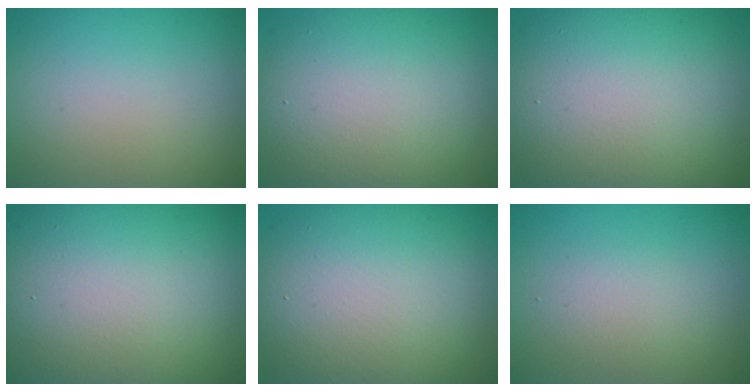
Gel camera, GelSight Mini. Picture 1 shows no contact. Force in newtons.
{"total": 9.3, "press": 9.3, "slide": 1.0}
{"total": 12.9, "press": 12.8, "slide": 1.1}
{"total": 17.0, "press": 16.9, "slide": 1.3}
{"total": 10.5, "press": 10.5, "slide": 1.1}
{"total": 2.2, "press": 2.2, "slide": 0.1}